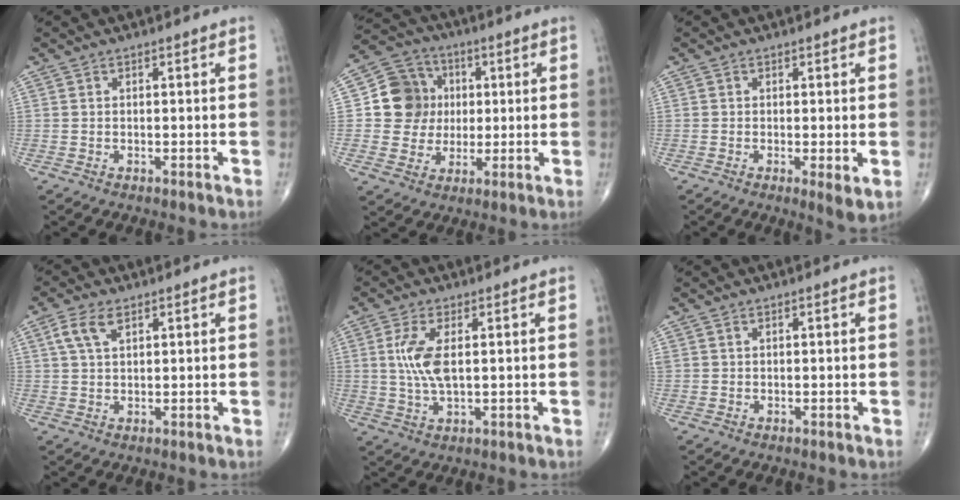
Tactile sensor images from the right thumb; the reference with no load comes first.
{"total": 11.2, "force": [1.3, 10.4, 3.8], "torque": [-0.028, 0.008, 0.019]}
{"total": 3.2, "force": [-0.5, 0.8, 3.0], "torque": [-0.051, -0.012, -0.012]}
{"total": 4.6, "force": [2.2, 2.3, 3.3], "torque": [-0.070, 0.006, 0.046]}
{"total": 6.9, "force": [1.2, 2.7, 6.3], "torque": [-0.146, -0.006, 0.027]}
{"total": 0.6, "force": [0.4, 0.4, 0.2], "torque": [0.001, 0.003, 0.007]}